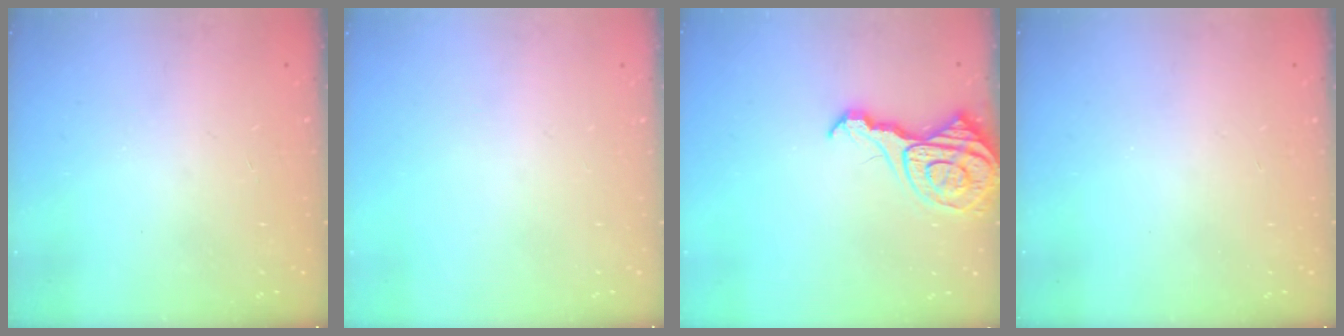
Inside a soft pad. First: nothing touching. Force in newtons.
{"total": 0.0}
{"total": 12.9, "press": 12.8, "slide": 1.4}
{"total": 0.0}